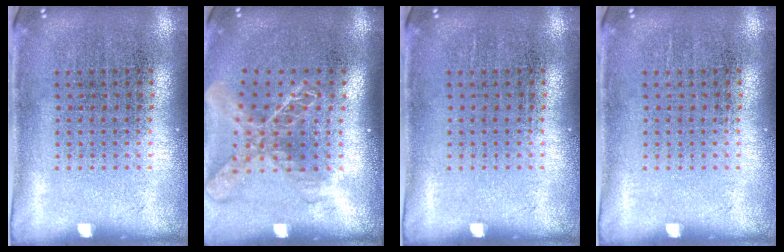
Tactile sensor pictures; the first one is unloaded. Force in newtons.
{"total": 2.0, "press": 1.5, "slide": 1.2}
{"total": 0.0}
{"total": 0.0}